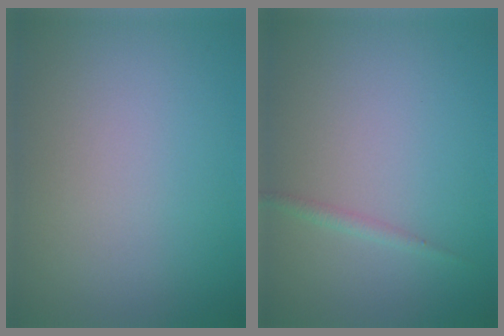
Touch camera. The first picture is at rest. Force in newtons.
{"total": 0.9, "press": 0.9, "slide": 0.1}